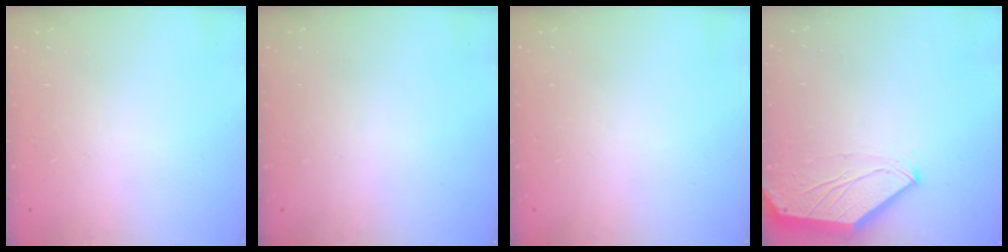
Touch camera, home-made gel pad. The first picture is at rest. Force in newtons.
{"total": 0.0}
{"total": 0.0}
{"total": 0.0}